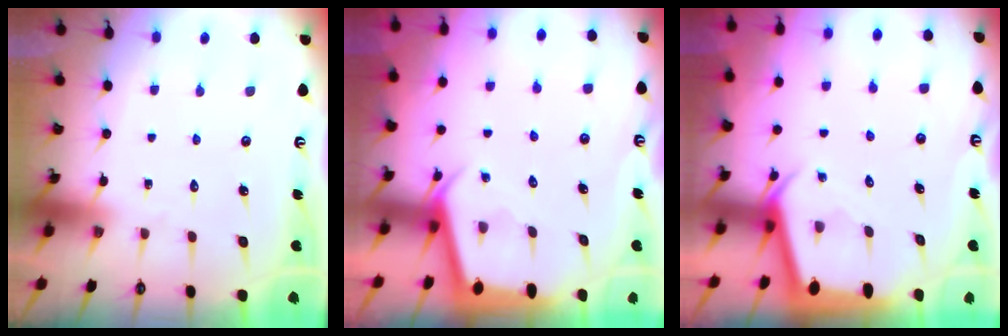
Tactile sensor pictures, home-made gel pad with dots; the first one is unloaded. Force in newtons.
{"total": 2.9, "press": 2.9, "slide": 0.3}
{"total": 2.6, "press": 2.6, "slide": 0.3}